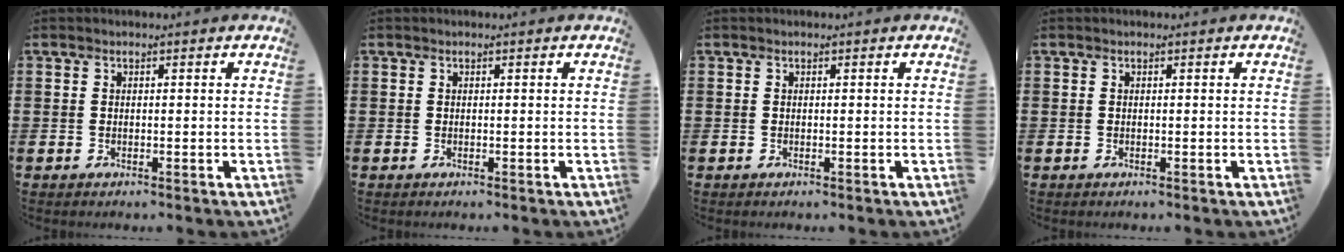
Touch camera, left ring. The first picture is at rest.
{"total": 0.0}
{"total": 0.0}
{"total": 0.0}